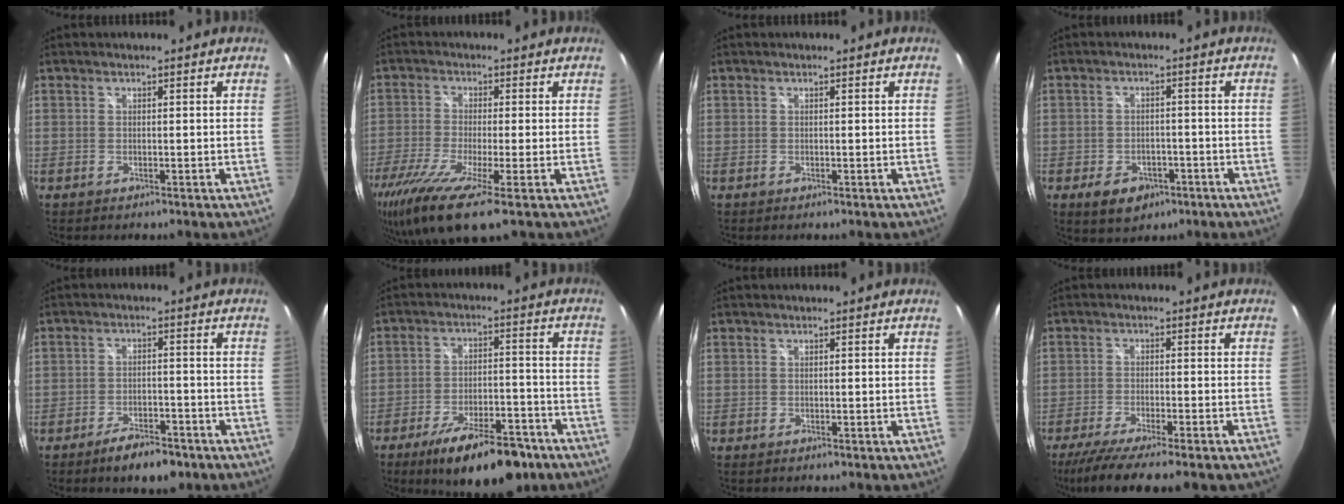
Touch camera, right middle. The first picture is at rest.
{"total": 12.6, "force": [-7.5, 1.3, 10.1], "torque": [-0.218, -0.056, -0.140]}
{"total": 0.0}
{"total": 7.1, "force": [-3.9, 4.8, 3.4], "torque": [-0.081, -0.001, -0.050]}
{"total": 7.3, "force": [-5.3, 2.7, 4.1], "torque": [-0.088, -0.004, -0.081]}
{"total": 16.9, "force": [-11.9, 5.7, 10.5], "torque": [-0.176, -0.014, -0.172]}
{"total": 0.0}
{"total": 11.6, "force": [-9.5, 0.5, 6.7], "torque": [-0.138, -0.039, -0.151]}